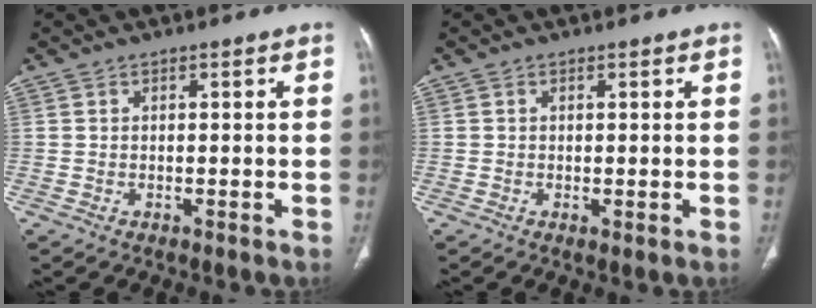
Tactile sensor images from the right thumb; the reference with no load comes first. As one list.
[{"total": 0.7, "force": [-0.1, 0.1, 0.6], "torque": [-0.016, -0.005, 0.001]}]